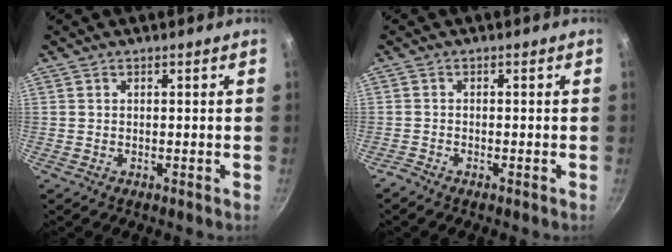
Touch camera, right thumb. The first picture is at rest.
{"total": 1.1, "force": [-1.0, 0.2, 0.4], "torque": [-0.023, 0.010, -0.022]}